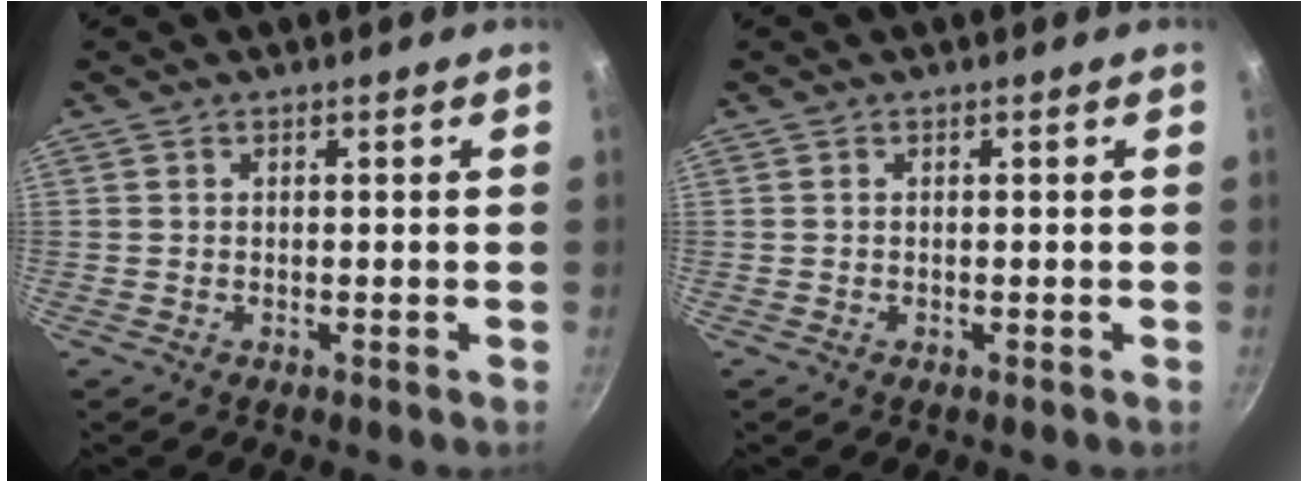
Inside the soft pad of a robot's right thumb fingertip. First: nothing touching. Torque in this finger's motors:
{"motor_torque": [-0.24, -0.12, -0.47, -0.29, -0.03]}